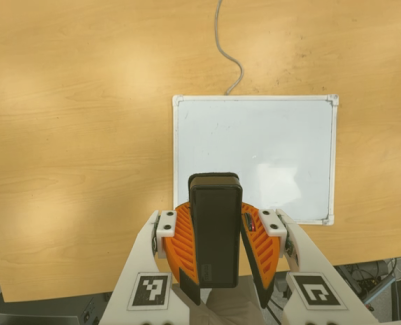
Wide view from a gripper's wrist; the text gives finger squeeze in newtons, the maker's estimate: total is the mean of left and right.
{"total": 10.7, "left": 9.9, "right": 11.6}